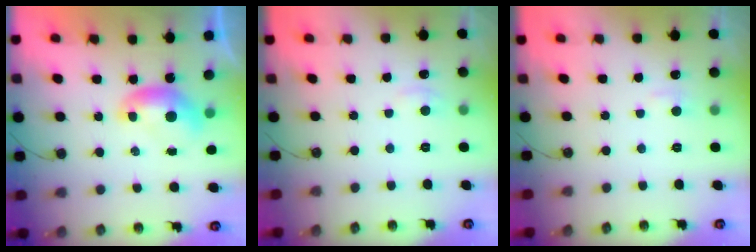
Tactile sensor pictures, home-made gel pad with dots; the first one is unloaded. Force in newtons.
{"total": 2.9, "press": 2.9, "slide": 0.4}
{"total": 1.8, "press": 1.7, "slide": 0.6}